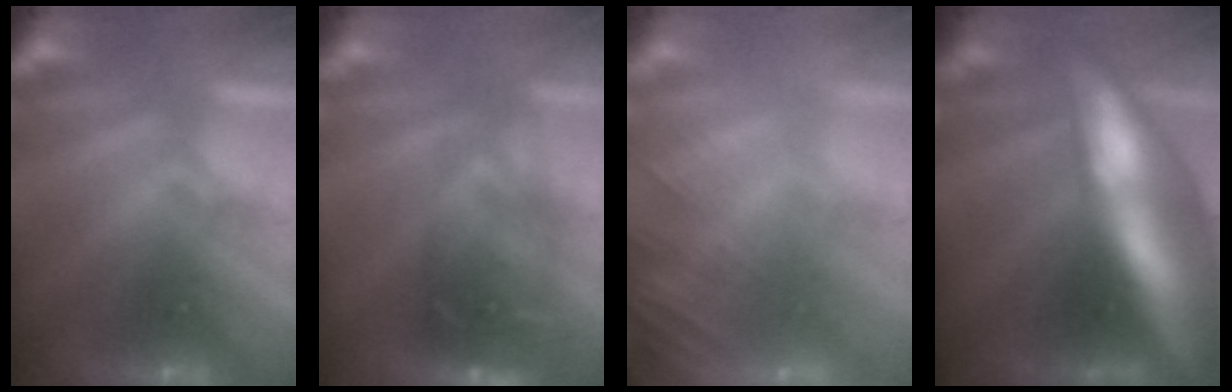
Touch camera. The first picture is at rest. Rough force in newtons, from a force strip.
{"total": 8.0}
{"total": 9.7}
{"total": 13.7}